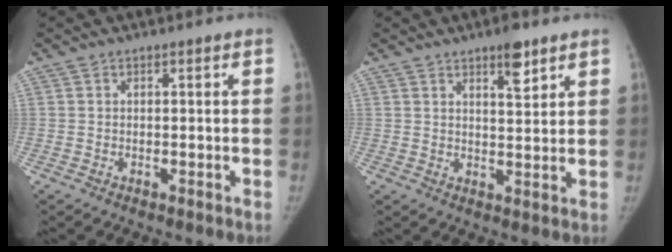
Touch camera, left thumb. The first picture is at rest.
{"total": 5.3, "force": [3.5, 1.6, 3.6], "torque": [-0.042, -0.023, 0.053]}